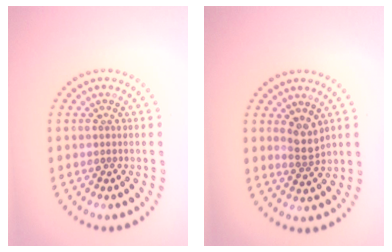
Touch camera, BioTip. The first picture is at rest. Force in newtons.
{"total": 2.2, "press": 1.8, "slide": 1.3}